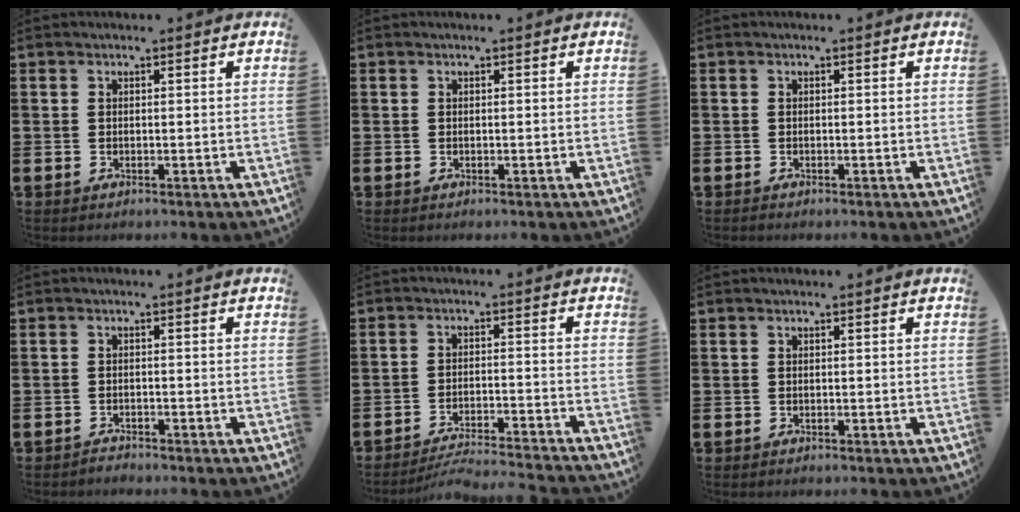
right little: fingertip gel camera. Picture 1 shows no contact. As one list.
[{"total": 0.0}, {"total": 0.0}, {"total": 1.2, "force": [-1.2, 0.0, -0.1], "torque": [-0.002, 0.003, -0.025]}, {"total": 3.8, "force": [-3.7, -0.2, 0.9], "torque": [-0.016, -0.002, -0.075]}, {"total": 0.0}]